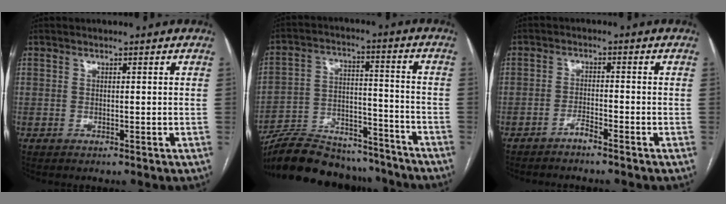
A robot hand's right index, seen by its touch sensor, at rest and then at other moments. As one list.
[{"total": 20.6, "force": [-18.6, 6.0, 6.3], "torque": [-0.132, 0.008, -0.286]}, {"total": 2.1, "force": [-1.8, 0.0, 1.0], "torque": [-0.021, 0.000, -0.036]}]